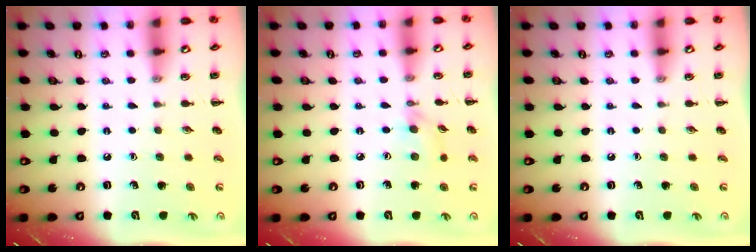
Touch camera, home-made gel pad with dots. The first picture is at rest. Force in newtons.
{"total": 3.3, "press": 3.1, "slide": 1.1}
{"total": 0.0}